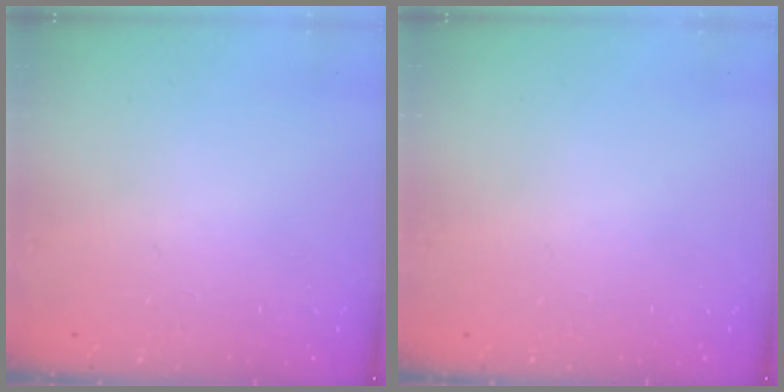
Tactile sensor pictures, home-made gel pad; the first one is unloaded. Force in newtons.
{"total": 0.0}